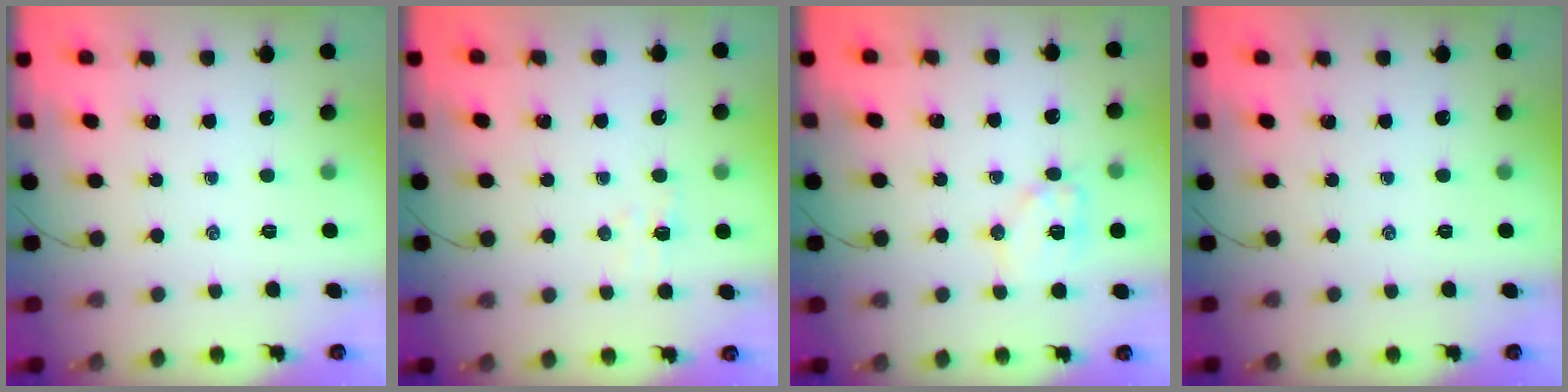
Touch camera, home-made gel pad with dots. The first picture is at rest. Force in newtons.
{"total": 3.0, "press": 2.9, "slide": 0.7}
{"total": 9.8, "press": 9.7, "slide": 0.9}
{"total": 0.0}